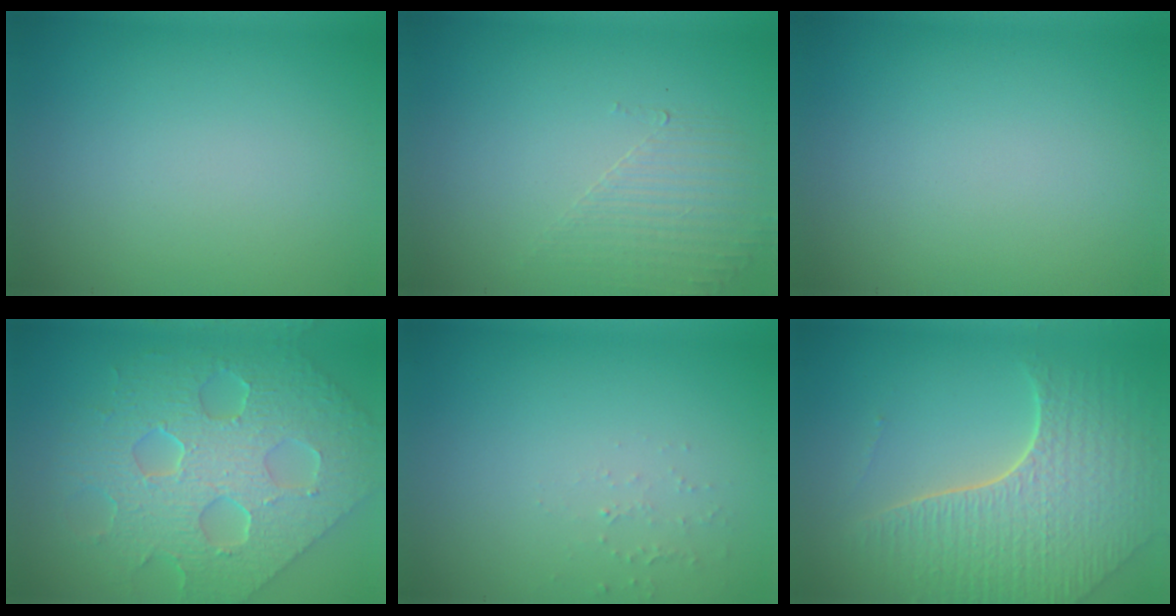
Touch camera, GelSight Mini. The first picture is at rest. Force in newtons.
{"total": 1.6, "press": 0.7, "slide": 1.4}
{"total": 0.0}
{"total": 8.7, "press": 6.4, "slide": 5.8}
{"total": 0.8, "press": 0.8, "slide": 0.3}
{"total": 6.8, "press": 4.9, "slide": 4.7}